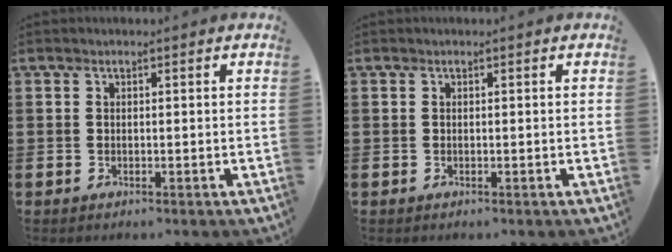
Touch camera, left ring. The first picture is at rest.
{"total": 0.0}